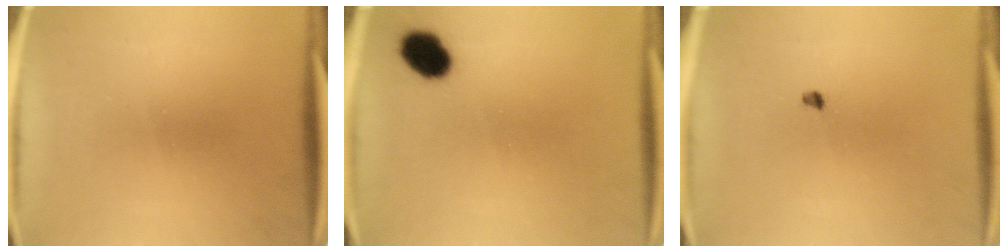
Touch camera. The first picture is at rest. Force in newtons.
{"total": 7.0}
{"total": 1.1}